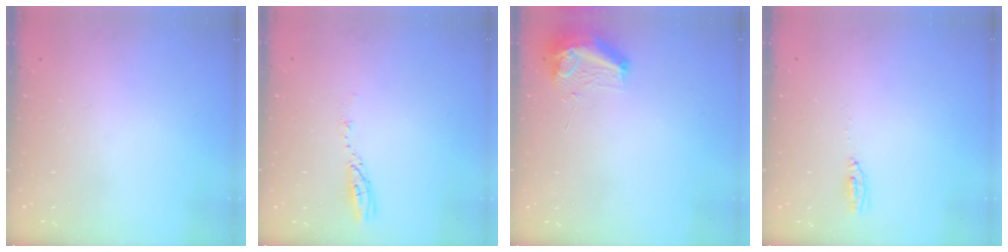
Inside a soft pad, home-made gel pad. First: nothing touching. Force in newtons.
{"total": 3.8, "press": 3.8, "slide": 0.4}
{"total": 8.7, "press": 8.6, "slide": 1.0}
{"total": 3.4, "press": 3.0, "slide": 1.7}